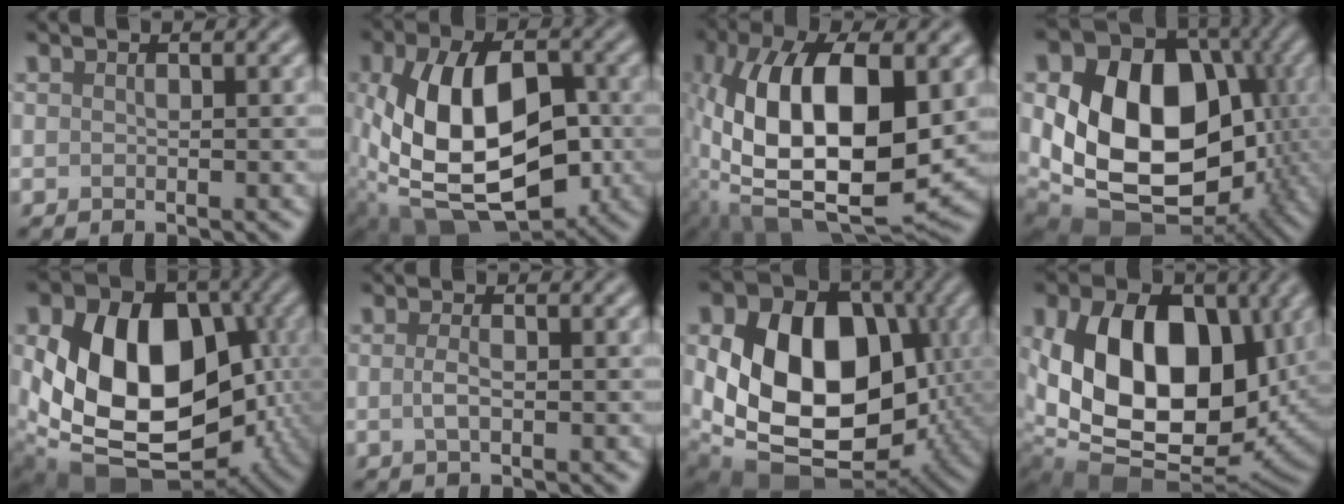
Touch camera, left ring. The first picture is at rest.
{"total": 14.0, "force": [-1.4, 8.6, 10.9], "torque": [-0.226, -0.016, -0.021]}
{"total": 15.2, "force": [0.1, 6.8, 13.6], "torque": [-0.248, 0.002, -0.003]}
{"total": 18.1, "force": [-0.2, 13.3, 12.3], "torque": [-0.184, -0.014, 0.010]}
{"total": 14.1, "force": [-0.6, 9.9, 10.0], "torque": [-0.164, -0.015, -0.015]}
{"total": 1.4, "force": [-0.2, 0.5, 1.3], "torque": [-0.031, 0.001, -0.008]}
{"total": 16.0, "force": [-0.1, 11.3, 11.3], "torque": [-0.187, -0.011, -0.008]}
{"total": 14.4, "force": [1.9, 9.6, 10.5], "torque": [-0.177, -0.010, 0.033]}